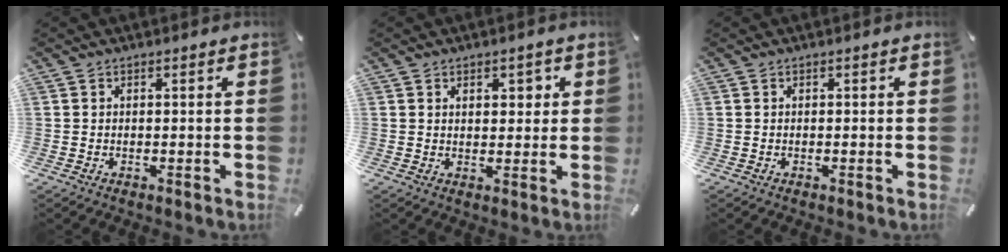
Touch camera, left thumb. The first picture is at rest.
{"total": 2.7, "force": [1.2, 2.0, 1.3], "torque": [-0.006, -0.006, 0.015]}
{"total": 0.0}